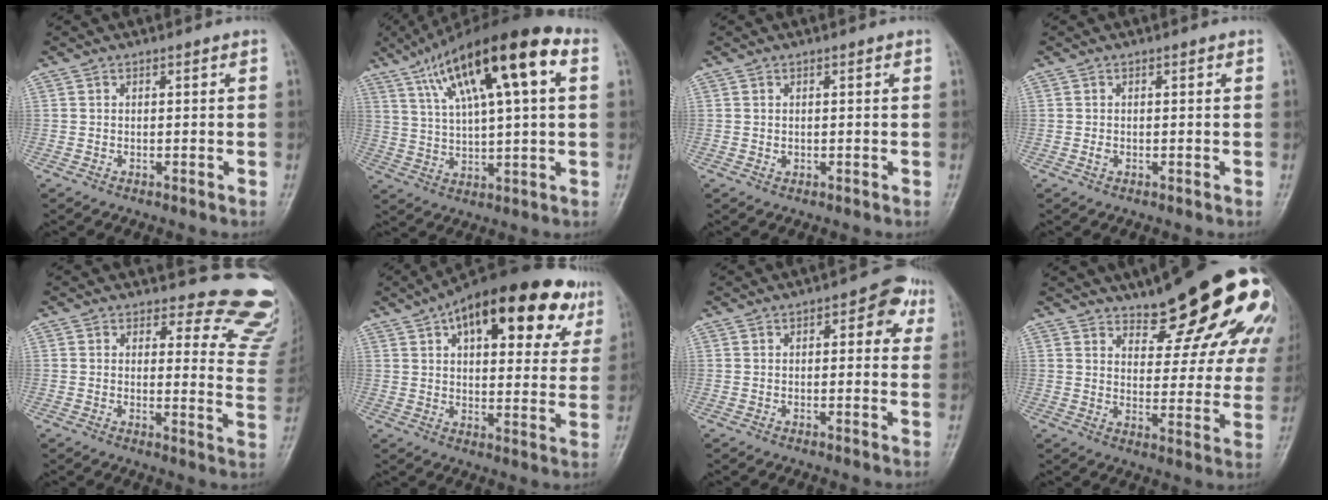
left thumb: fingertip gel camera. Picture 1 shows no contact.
{"total": 21.7, "force": [8.7, 6.2, 18.9], "torque": [-0.314, 0.017, 0.146]}
{"total": 1.0, "force": [0.2, 0.7, 0.7], "torque": [-0.008, 0.001, 0.006]}
{"total": 1.1, "force": [0.0, 0.7, 0.8], "torque": [-0.011, 0.002, -0.002]}
{"total": 13.4, "force": [12.6, 4.3, 1.9], "torque": [0.027, -0.136, 0.105]}
{"total": 25.2, "force": [12.7, 11.2, 18.7], "torque": [-0.245, 0.006, 0.178]}
{"total": 6.3, "force": [2.3, 3.2, 5.0], "torque": [-0.032, 0.007, 0.018]}
{"total": 21.2, "force": [13.9, 7.1, 14.3], "torque": [-0.157, -0.069, 0.181]}